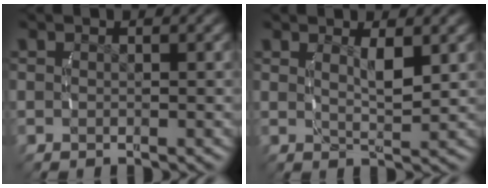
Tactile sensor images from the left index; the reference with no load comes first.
{"total": 2.4, "force": [1.0, 0.1, 2.1], "torque": [-0.035, -0.014, 0.026]}